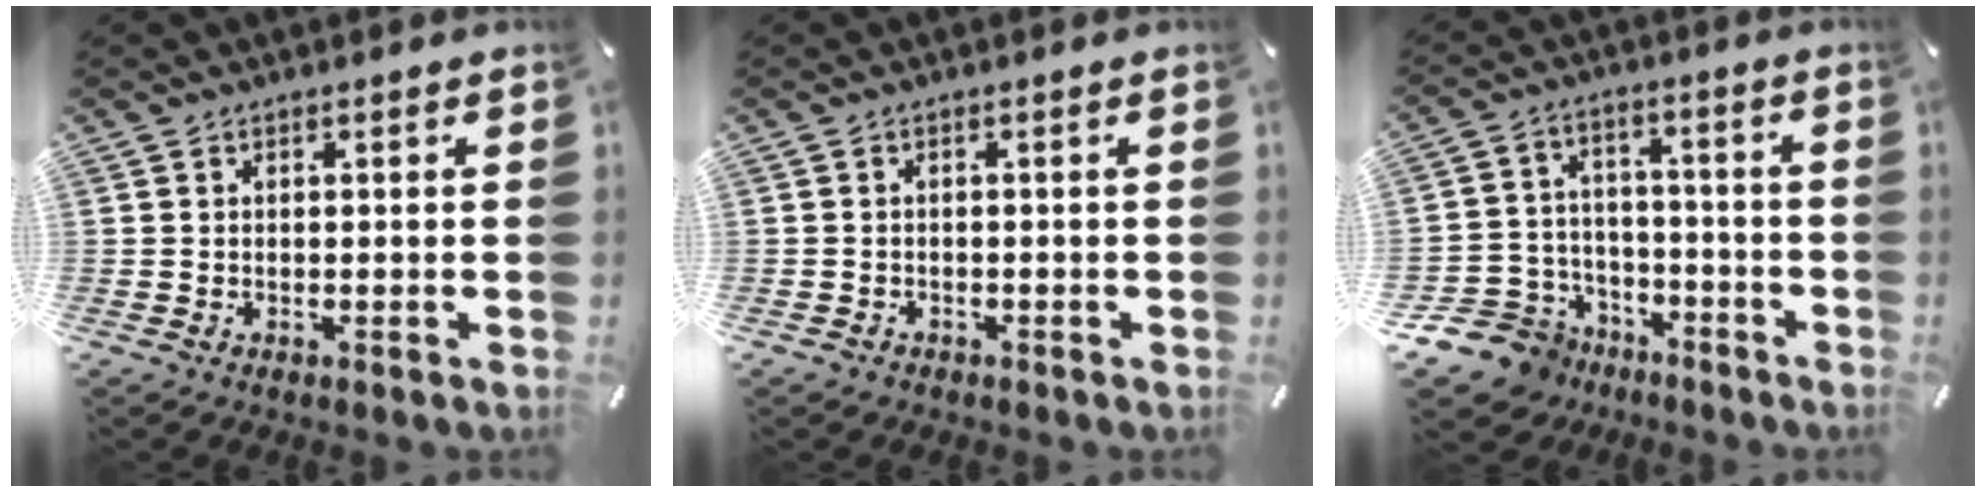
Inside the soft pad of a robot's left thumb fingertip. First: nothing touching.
{"total": 1.1, "force": [-0.8, 0.8, 0.1], "torque": [-0.004, 0.005, -0.019]}
{"total": 11.9, "force": [-7.4, 8.9, 2.9], "torque": [-0.068, 0.049, -0.128]}